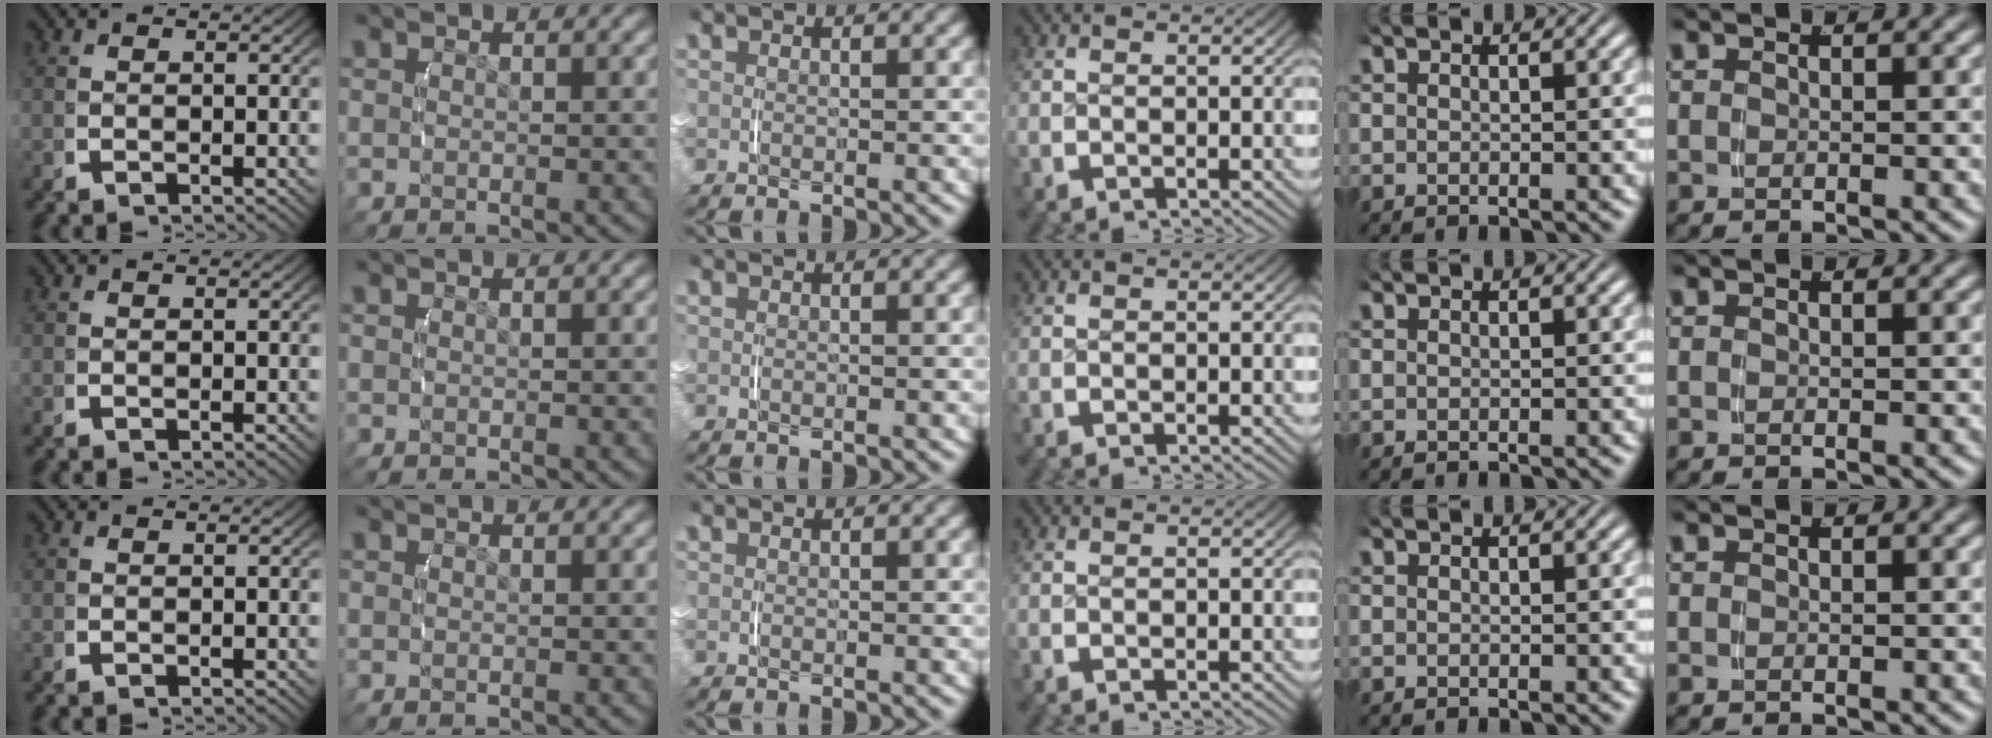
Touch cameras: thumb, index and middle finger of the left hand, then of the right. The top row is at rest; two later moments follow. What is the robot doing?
{"motion": "lift_and_place", "object": "backpack"}